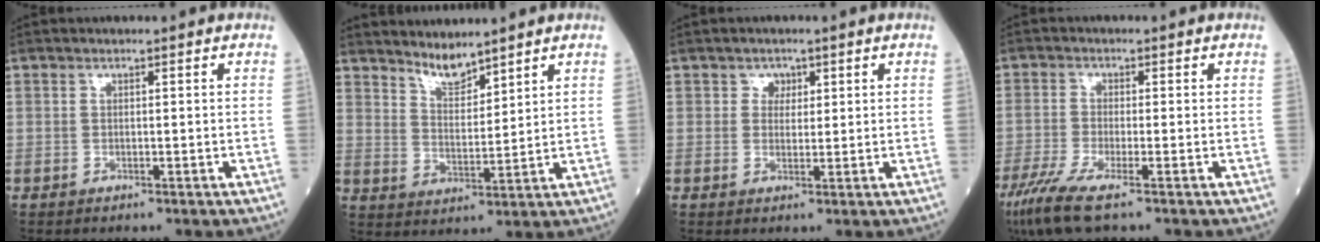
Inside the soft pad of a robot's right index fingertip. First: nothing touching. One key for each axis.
{"total": 4.6, "fx": 4.3, "fy": 0.7, "fz": 1.5, "tx": -0.035, "ty": -0.007, "tz": 0.090}
{"total": 2.1, "fx": 0.9, "fy": 1.7, "fz": 0.7, "tx": -0.009, "ty": 0.000, "tz": 0.013}
{"total": 8.3, "fx": -5.5, "fy": 1.0, "fz": 6.2, "tx": -0.129, "ty": -0.027, "tz": -0.102}